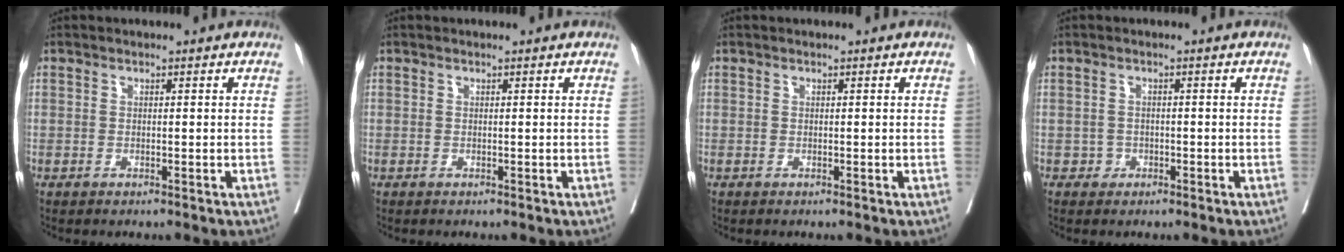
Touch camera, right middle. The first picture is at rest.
{"total": 0.0}
{"total": 0.0}
{"total": 1.3, "force": [-0.6, 1.1, 0.1], "torque": [0.005, 0.006, -0.012]}